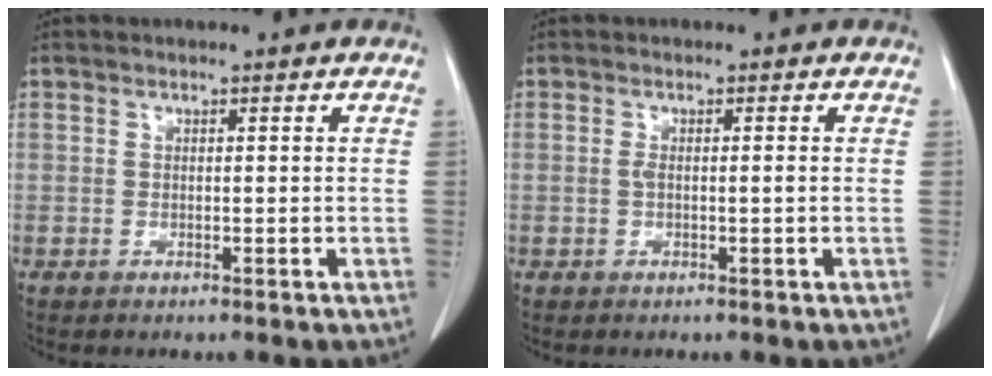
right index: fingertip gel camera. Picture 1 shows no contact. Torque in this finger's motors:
{"motor_torque": [0.10, 0.07, 0.03, 0.01]}